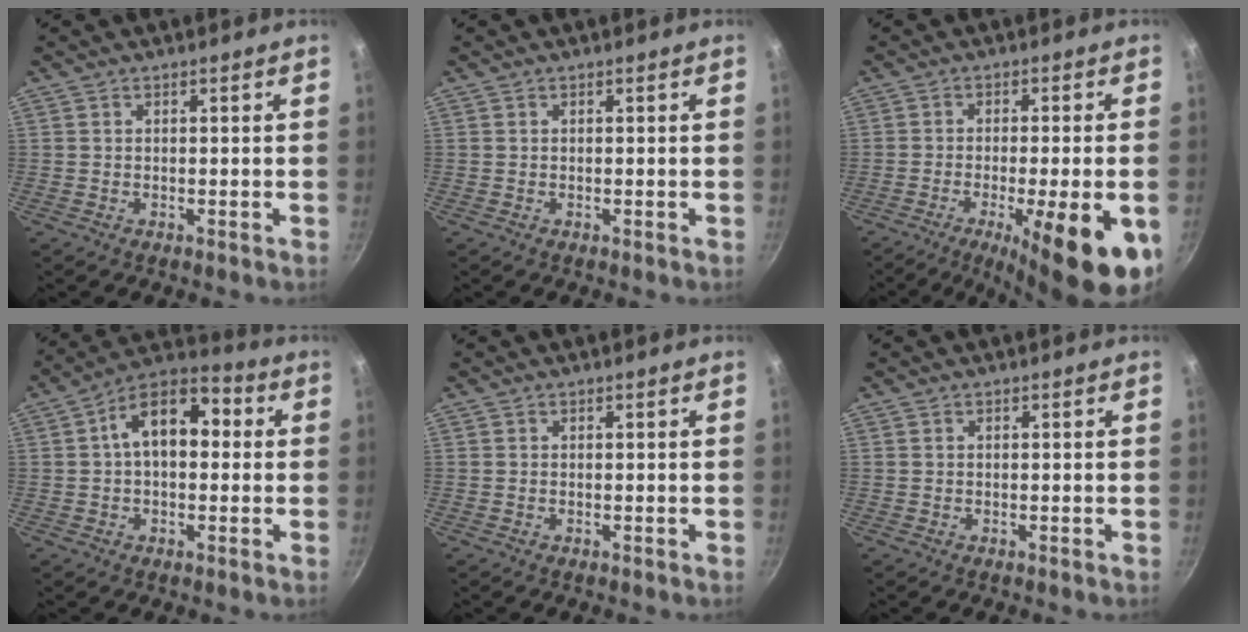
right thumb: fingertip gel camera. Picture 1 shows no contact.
{"total": 0.0}
{"total": 18.8, "force": [-7.8, 4.9, 16.3], "torque": [-0.183, -0.003, -0.097]}
{"total": 12.7, "force": [1.7, 7.6, 10.0], "torque": [-0.140, 0.039, 0.013]}
{"total": 0.0}
{"total": 0.0}